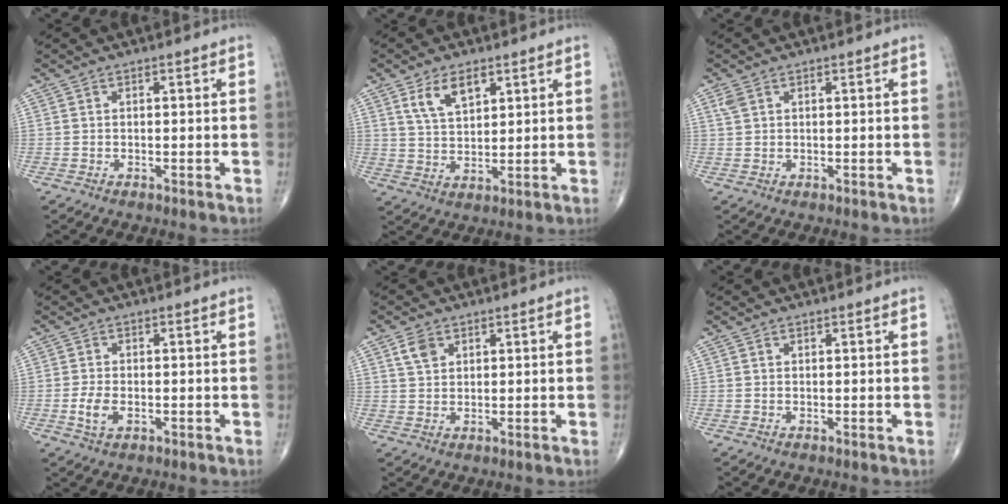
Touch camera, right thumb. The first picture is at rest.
{"total": 6.9, "force": [3.7, 3.5, 4.7], "torque": [-0.072, -0.020, 0.073]}
{"total": 1.7, "force": [1.0, 1.0, 1.0], "torque": [-0.025, 0.006, 0.026]}
{"total": 3.6, "force": [-0.9, 2.0, 2.9], "torque": [-0.060, -0.003, -0.017]}
{"total": 3.6, "force": [1.8, 2.5, 1.9], "torque": [-0.025, -0.004, 0.037]}
{"total": 0.0}